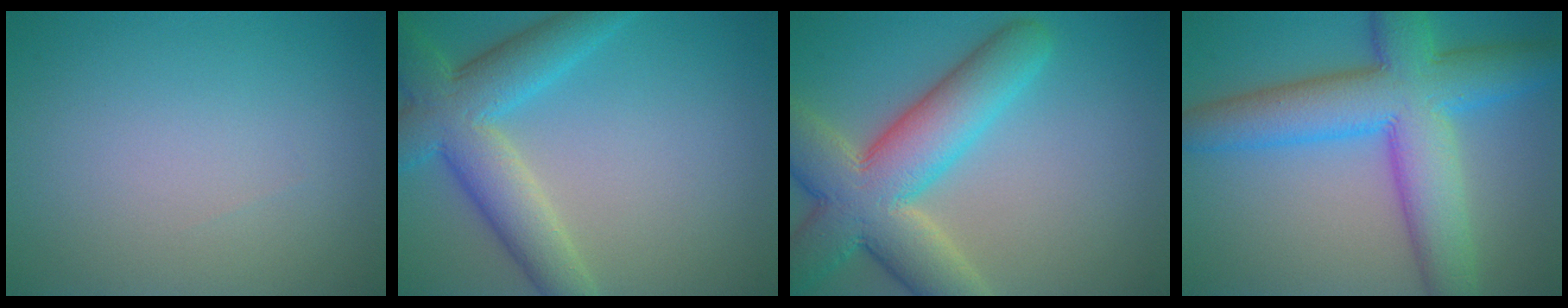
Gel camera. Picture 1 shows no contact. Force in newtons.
{"total": 7.3, "press": 7.3, "slide": 0.4}
{"total": 10.3, "press": 10.3, "slide": 0.7}
{"total": 10.5, "press": 10.5, "slide": 0.0}